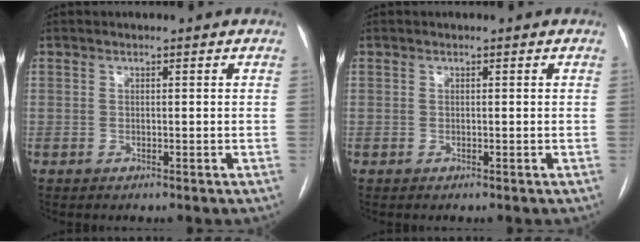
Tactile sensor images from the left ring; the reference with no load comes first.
{"total": 0.0}